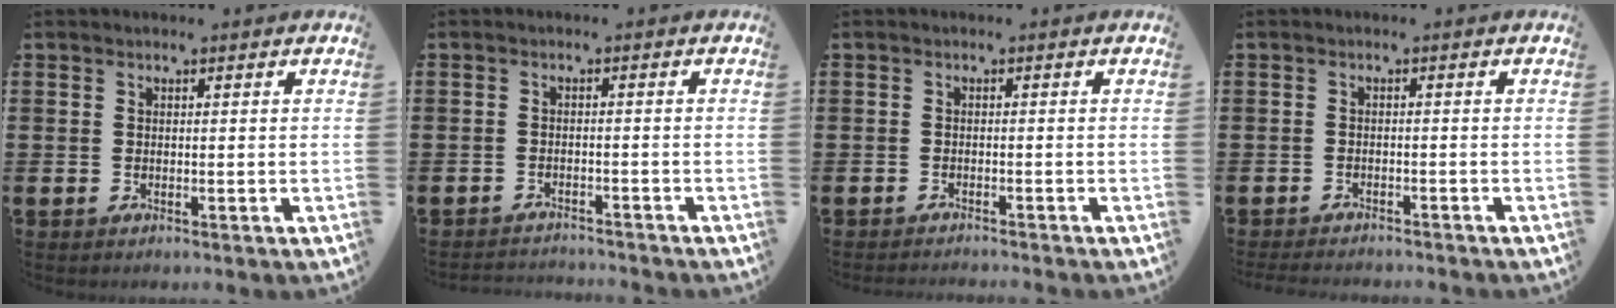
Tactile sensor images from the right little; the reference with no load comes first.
{"total": 1.6, "force": [-1.6, 0.0, -0.1], "torque": [-0.003, 0.003, -0.035]}
{"total": 0.8, "force": [-0.8, -0.2, 0.0], "torque": [0.000, 0.000, -0.017]}
{"total": 1.3, "force": [-1.3, 0.0, 0.1], "torque": [-0.004, 0.001, -0.026]}